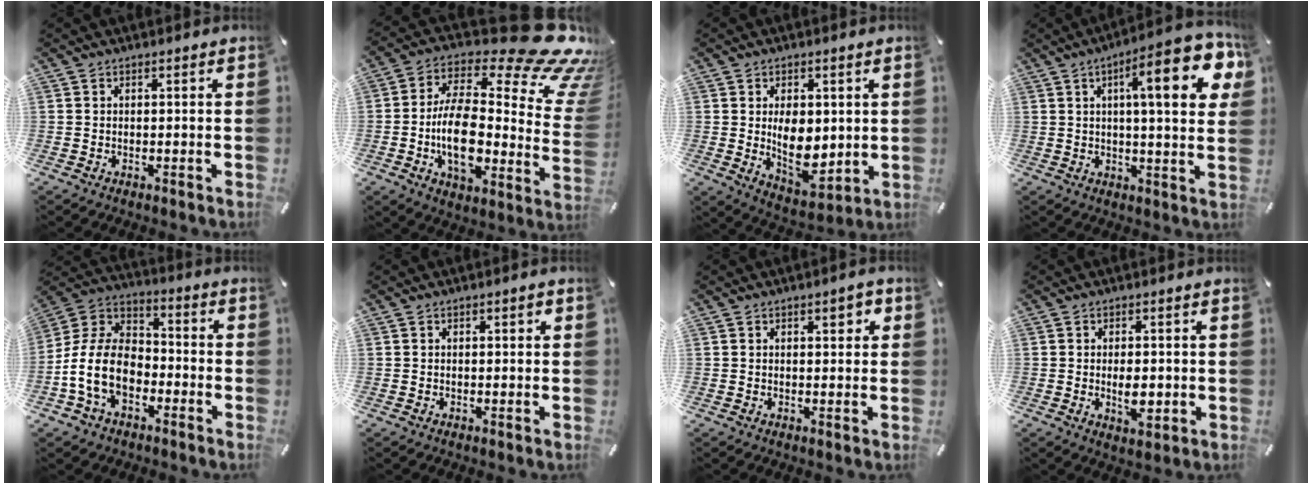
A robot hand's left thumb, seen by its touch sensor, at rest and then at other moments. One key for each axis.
{"total": 24.4, "fx": 5.3, "fy": 12.4, "fz": 20.3, "tx": -0.340, "ty": -0.065, "tz": 0.089}
{"total": 10.0, "fx": 0.8, "fy": 6.8, "fz": 7.3, "tx": -0.099, "ty": -0.013, "tz": 0.012}
{"total": 18.3, "fx": 6.4, "fy": 4.5, "fz": 16.5, "tx": -0.229, "ty": -0.027, "tz": 0.084}
{"total": 12.9, "fx": -4.8, "fy": 8.9, "fz": 7.9, "tx": -0.187, "ty": 0.016, "tz": -0.094}
{"total": 1.2, "fx": 0.4, "fy": 0.5, "fz": 1.0, "tx": -0.019, "ty": 0.004, "tz": 0.005}
{"total": 3.1, "fx": 1.3, "fy": 1.5, "fz": 2.4, "tx": -0.034, "ty": 0.001, "tz": 0.017}
{"total": 5.1, "fx": -0.4, "fy": 2.9, "fz": 4.2, "tx": -0.071, "ty": -0.007, "tz": -0.012}